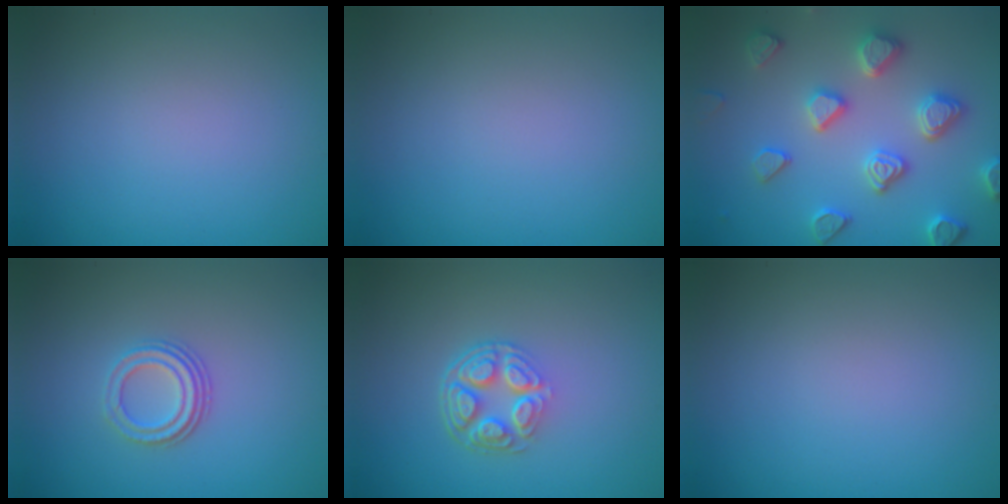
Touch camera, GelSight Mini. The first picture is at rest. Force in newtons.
{"total": 0.0}
{"total": 4.6, "press": 4.5, "slide": 1.0}
{"total": 2.9, "press": 2.2, "slide": 2.0}
{"total": 4.7, "press": 3.3, "slide": 3.3}
{"total": 0.0}